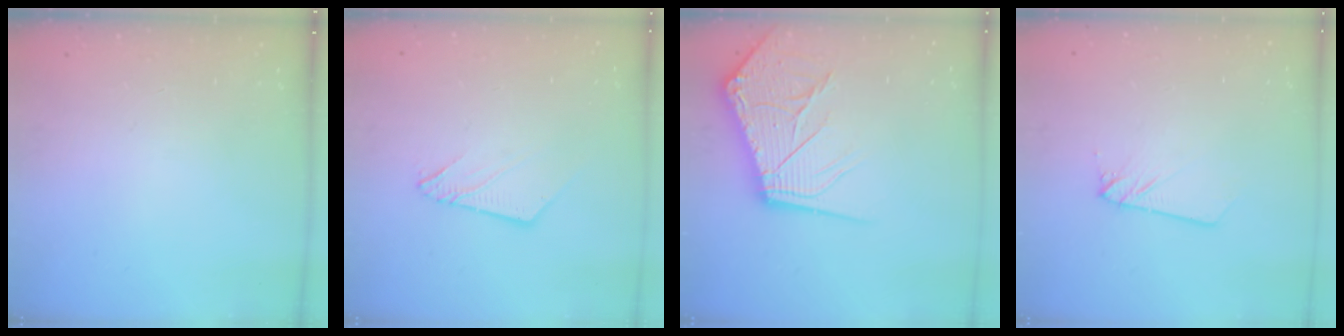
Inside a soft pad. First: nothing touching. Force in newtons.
{"total": 5.8, "press": 5.8, "slide": 0.3}
{"total": 16.4, "press": 16.2, "slide": 2.0}
{"total": 2.3, "press": 2.3, "slide": 0.1}